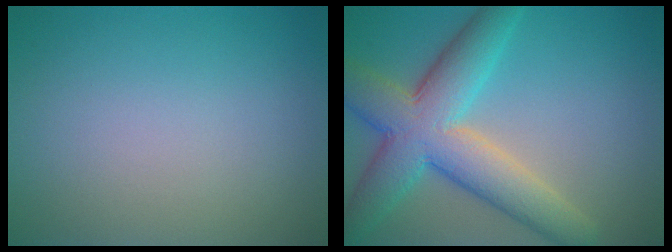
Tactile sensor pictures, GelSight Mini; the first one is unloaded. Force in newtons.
{"total": 8.9, "press": 8.9, "slide": 0.4}